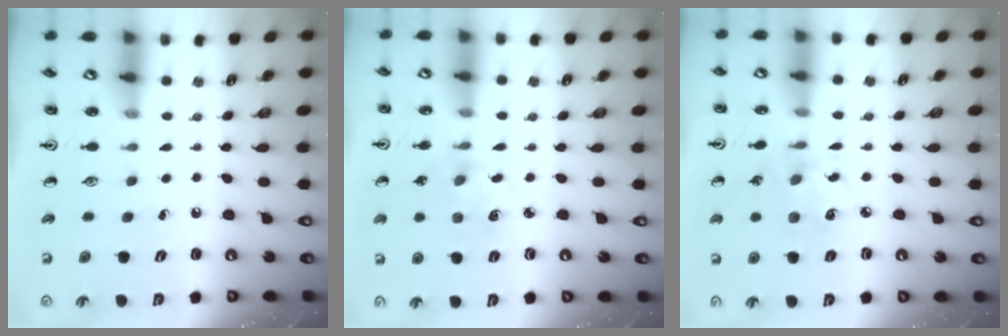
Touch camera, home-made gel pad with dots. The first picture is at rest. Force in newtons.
{"total": 2.1, "press": 2.1, "slide": 0.3}
{"total": 5.8, "press": 5.6, "slide": 1.6}